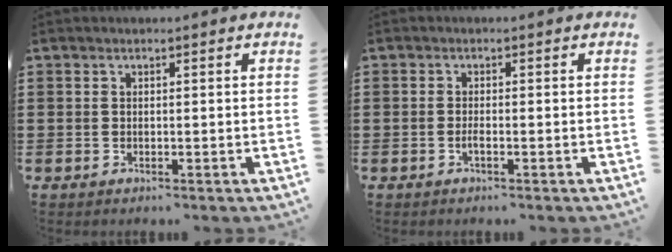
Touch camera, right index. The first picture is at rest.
{"total": 1.1, "force": [-0.6, 0.1, 0.9], "torque": [-0.018, -0.005, -0.010]}